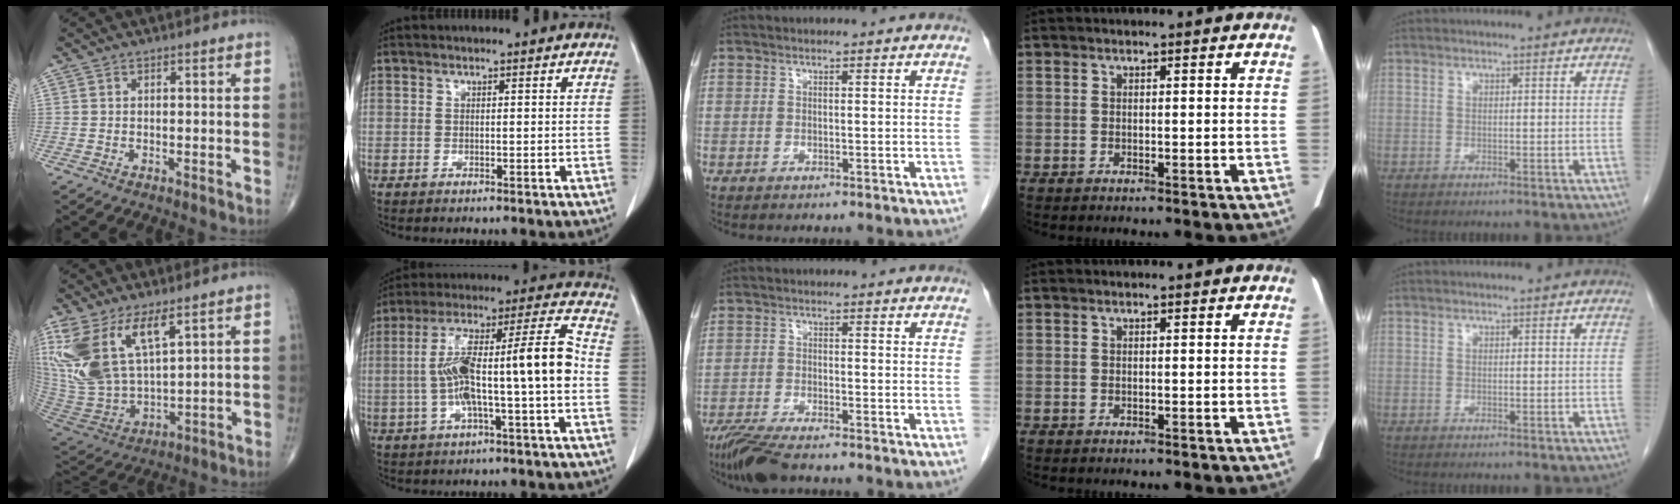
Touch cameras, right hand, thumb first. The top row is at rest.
{"thumb": {"total": 18.4, "force": [8.7, 8.3, 14.0], "torque": [-0.293, -0.036, 0.188]}, "index": {"total": 15.4, "force": [-1.9, 1.2, 15.2], "torque": [-0.265, 0.037, -0.032]}, "middle": {"total": 6.1, "force": [-5.0, 0.6, 3.4], "torque": [-0.063, -0.018, -0.092]}}